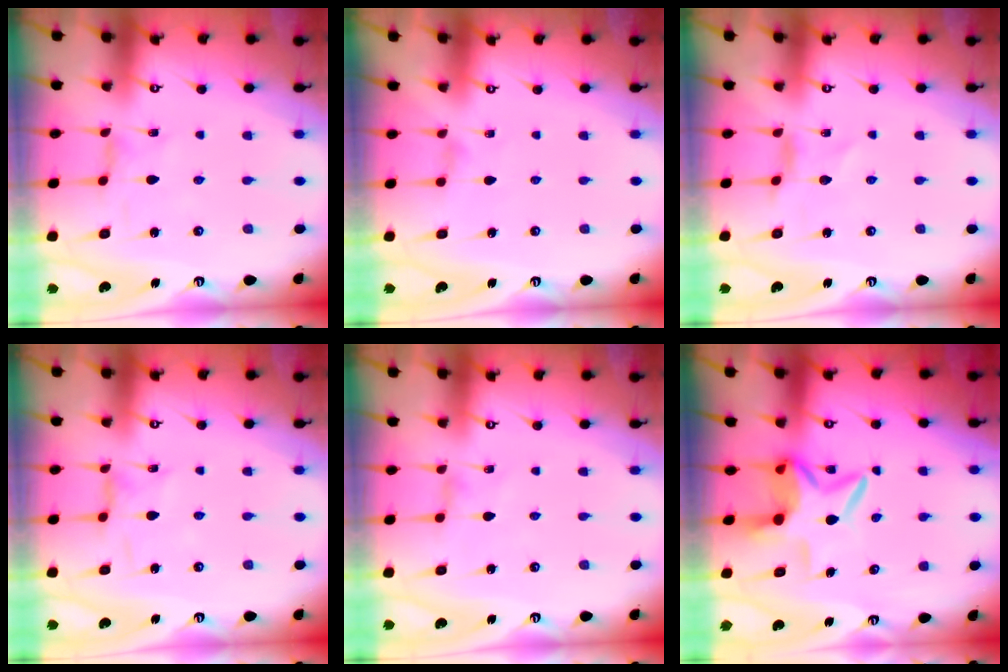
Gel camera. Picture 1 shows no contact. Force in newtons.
{"total": 0.0}
{"total": 1.7, "press": 1.7, "slide": 0.1}
{"total": 1.7, "press": 1.6, "slide": 0.4}
{"total": 0.6, "press": 0.5, "slide": 0.2}
{"total": 8.2, "press": 8.1, "slide": 1.3}